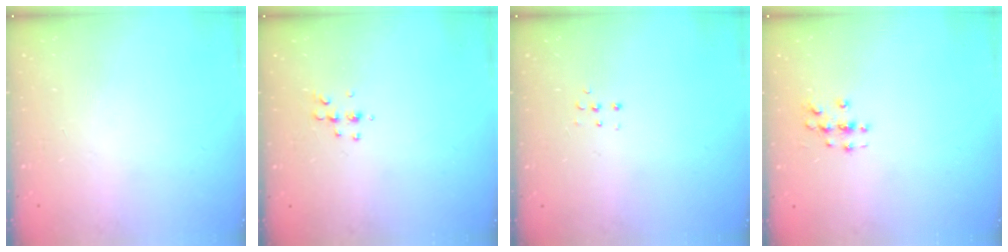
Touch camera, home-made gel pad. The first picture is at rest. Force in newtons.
{"total": 4.5, "press": 4.3, "slide": 1.2}
{"total": 3.8, "press": 3.7, "slide": 0.7}
{"total": 2.8, "press": 2.8, "slide": 0.3}